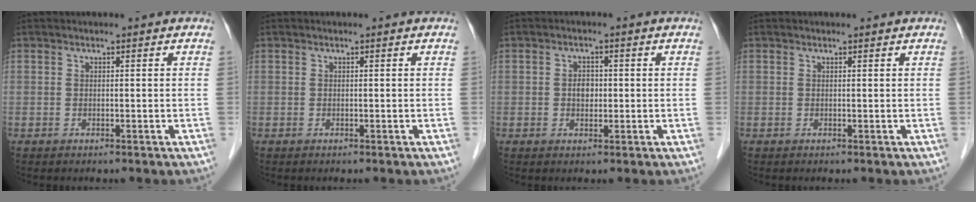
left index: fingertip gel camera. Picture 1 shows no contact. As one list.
[{"total": 0.0}, {"total": 2.1, "force": [0.0, 1.5, 1.4], "torque": [-0.023, 0.004, 0.001]}, {"total": 0.9, "force": [0.9, 0.1, 0.1], "torque": [-0.011, 0.005, 0.011]}]